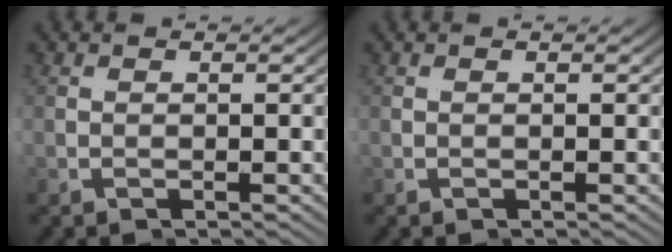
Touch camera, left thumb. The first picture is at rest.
{"total": 0.0}